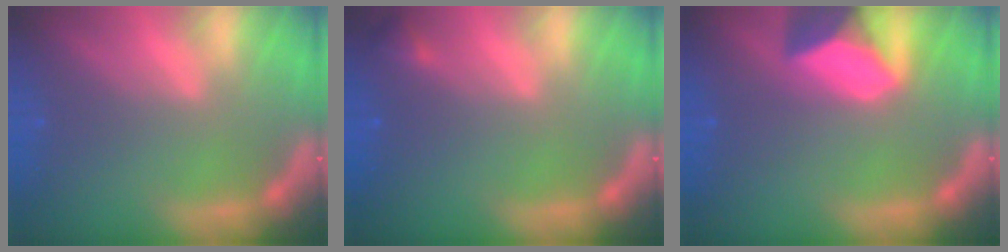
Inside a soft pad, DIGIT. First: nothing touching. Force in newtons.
{"total": 0.9}
{"total": 7.5}